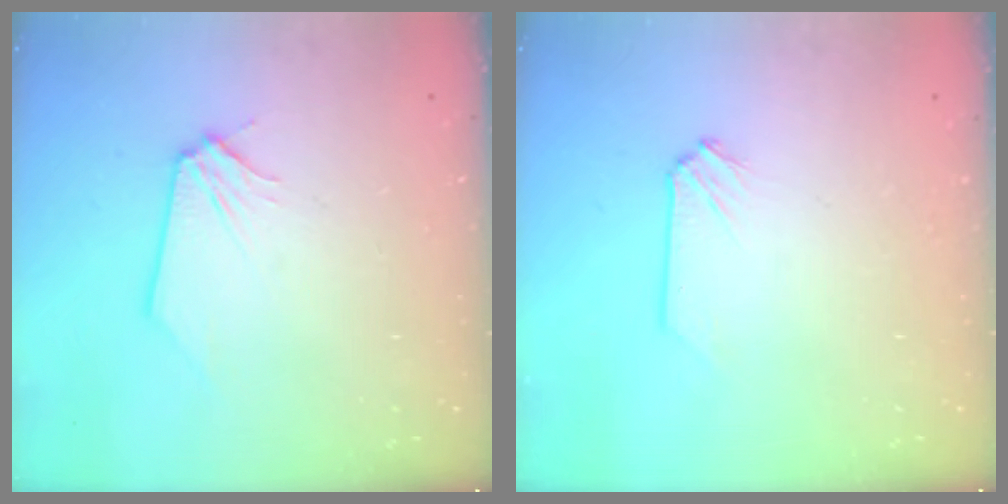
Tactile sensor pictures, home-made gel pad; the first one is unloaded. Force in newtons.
{"total": 0.0}